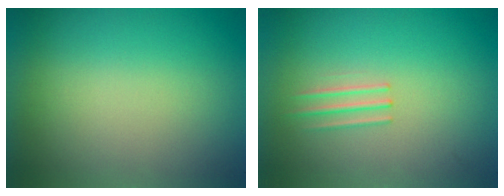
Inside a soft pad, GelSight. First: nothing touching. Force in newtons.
{"total": 1.2}